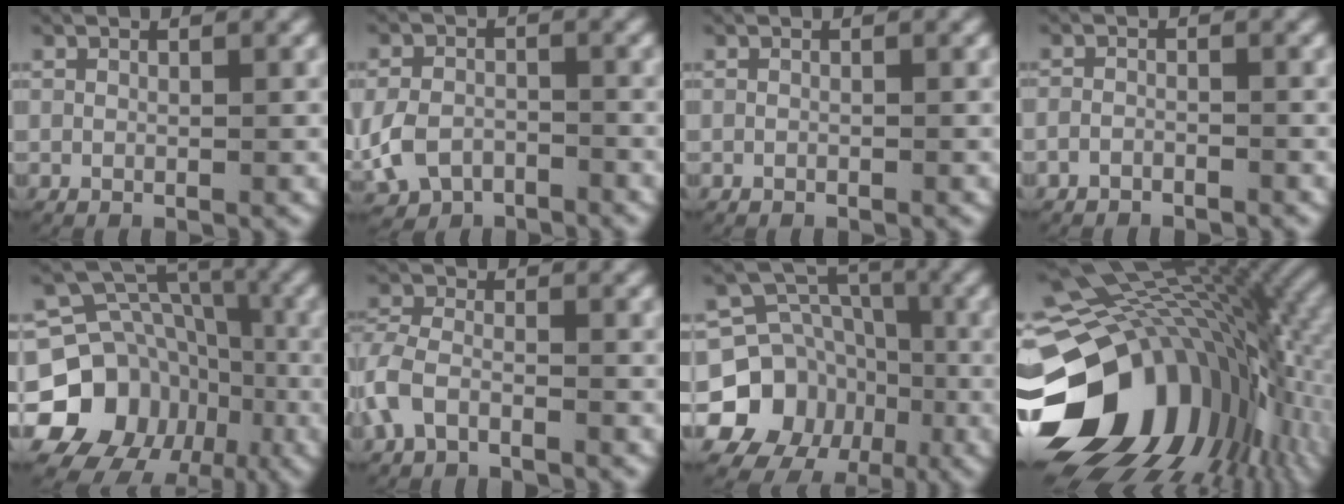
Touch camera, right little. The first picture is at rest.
{"total": 4.5, "force": [-2.2, 3.6, 1.3], "torque": [-0.047, -0.013, -0.038]}
{"total": 0.0}
{"total": 1.4, "force": [-1.2, 0.7, 0.1], "torque": [-0.006, -0.003, -0.022]}
{"total": 18.0, "force": [-3.9, 15.4, 8.6], "torque": [-0.165, -0.056, -0.060]}
{"total": 3.6, "force": [-1.7, 2.9, 1.5], "torque": [-0.050, -0.013, -0.027]}
{"total": 17.3, "force": [-4.2, 15.5, 6.5], "torque": [-0.141, -0.053, -0.073]}
{"total": 24.6, "force": [-3.8, 16.8, 17.5], "torque": [-0.274, -0.020, -0.062]}